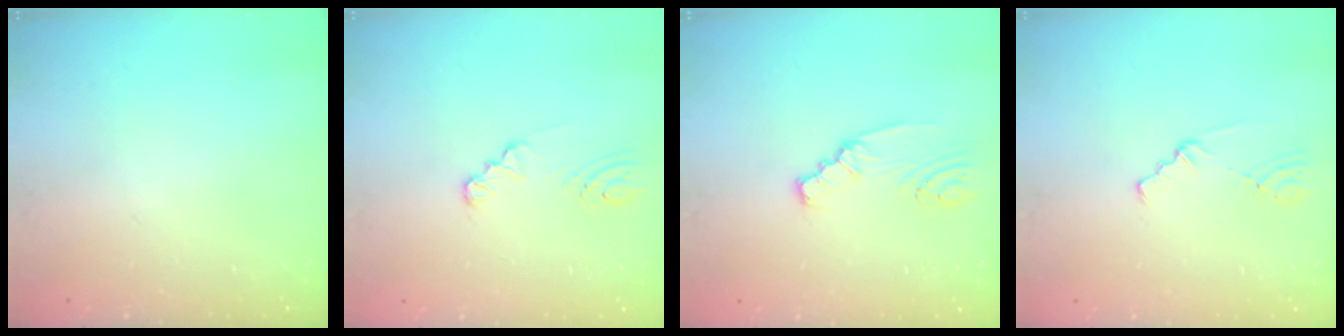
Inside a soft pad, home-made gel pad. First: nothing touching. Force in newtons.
{"total": 4.2, "press": 4.2, "slide": 0.4}
{"total": 2.7, "press": 2.7, "slide": 0.4}
{"total": 0.9, "press": 0.9, "slide": 0.2}